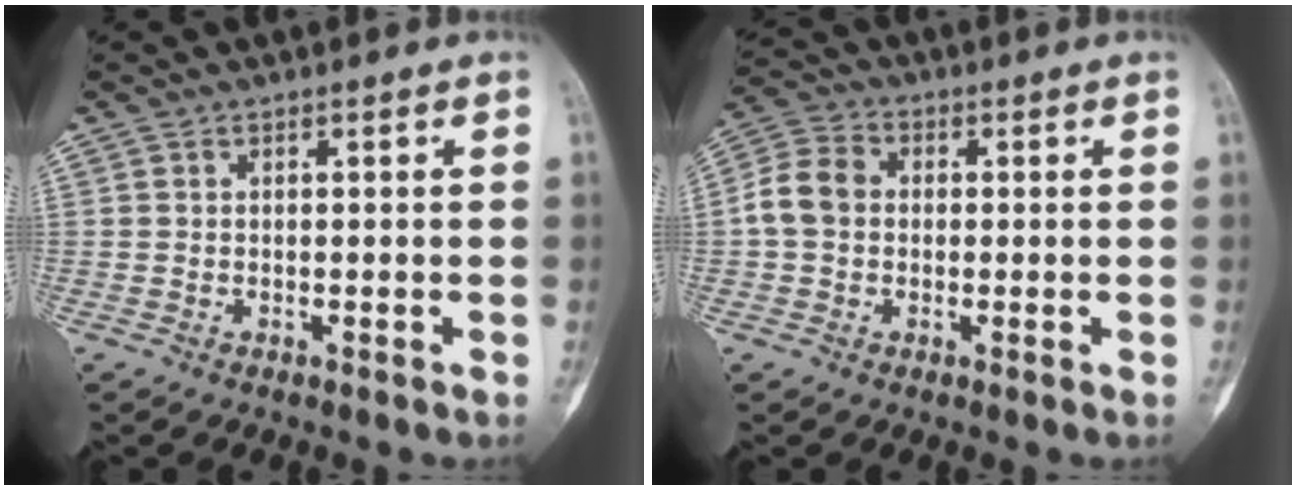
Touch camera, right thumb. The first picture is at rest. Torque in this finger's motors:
{"motor_torque": [1.11, 1.07, 0.24, -0.23, 0.07]}